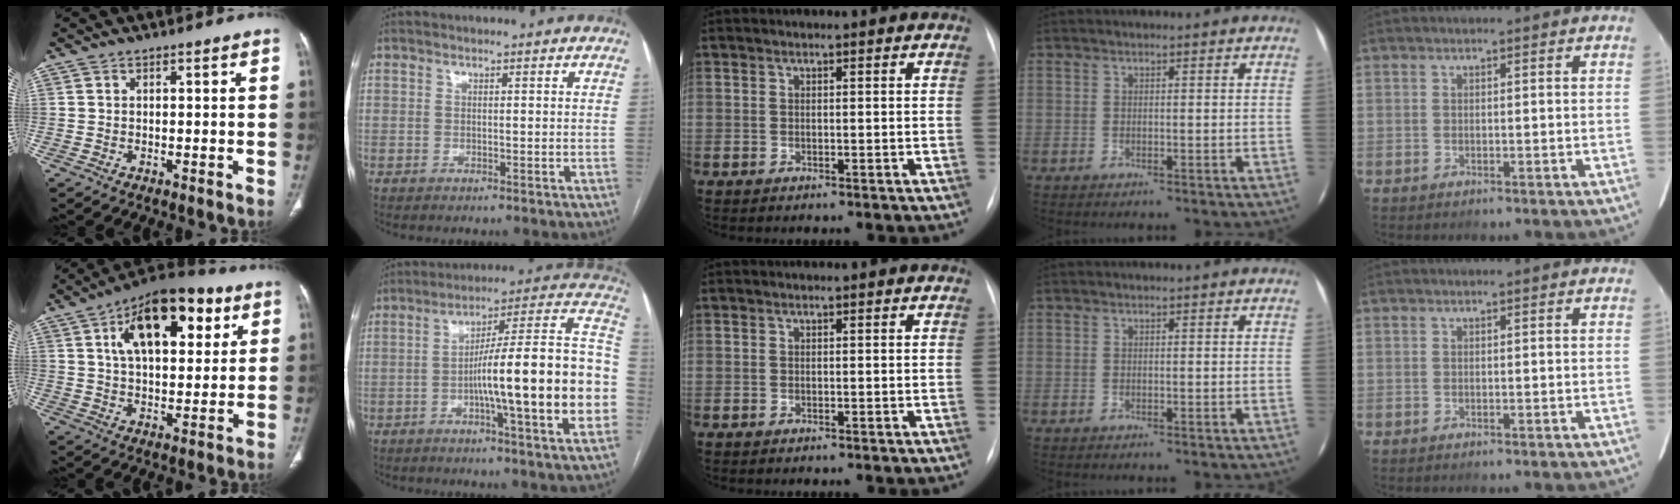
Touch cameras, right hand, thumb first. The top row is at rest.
{"thumb": {"total": 19.6, "force": [7.5, 9.9, 15.1], "torque": [-0.196, -0.004, 0.114]}, "index": {"total": 22.1, "force": [-4.1, 1.1, 21.7], "torque": [-0.249, 0.025, -0.063]}}